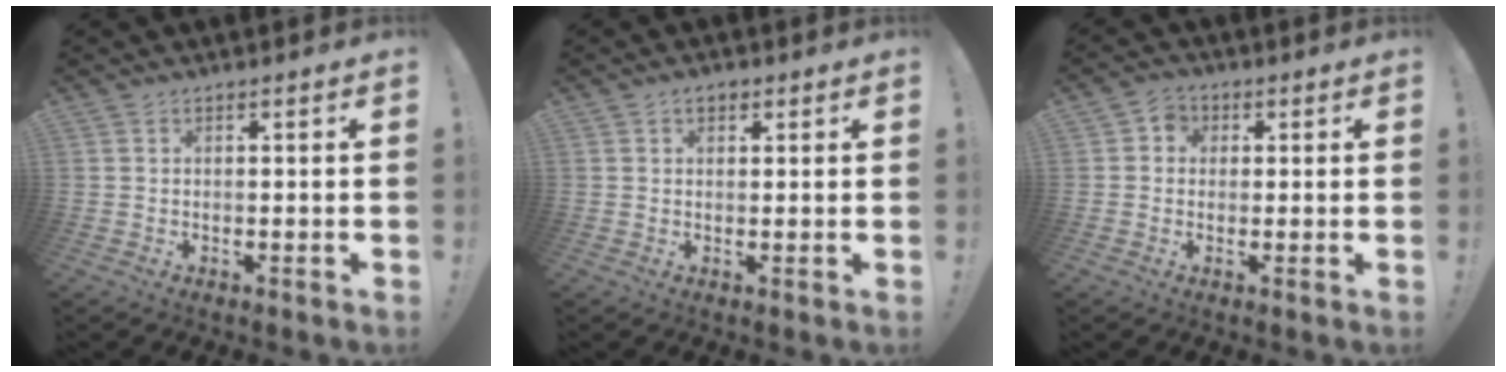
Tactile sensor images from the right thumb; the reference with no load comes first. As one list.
[{"total": 2.3, "force": [1.2, 1.4, 1.3], "torque": [-0.015, -0.003, 0.019]}, {"total": 3.8, "force": [0.2, 3.6, 1.2], "torque": [-0.016, 0.005, 0.004]}]